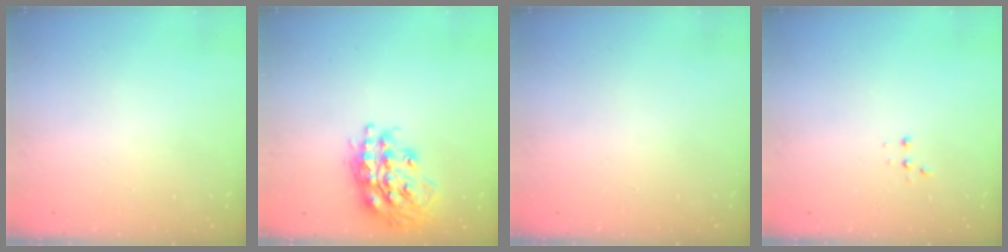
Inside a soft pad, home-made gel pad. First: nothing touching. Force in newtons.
{"total": 18.8, "press": 18.8, "slide": 1.5}
{"total": 0.0}
{"total": 2.7, "press": 2.7, "slide": 0.5}